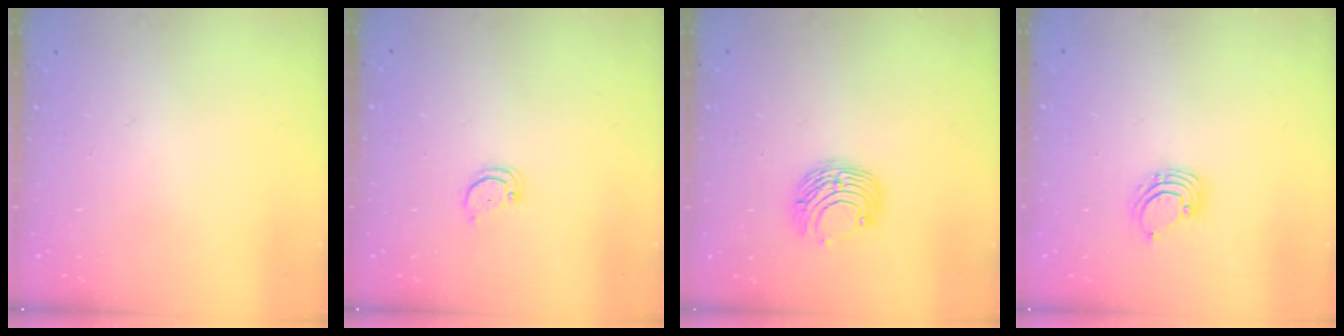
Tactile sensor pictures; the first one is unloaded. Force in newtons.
{"total": 2.1, "press": 2.1, "slide": 0.2}
{"total": 8.2, "press": 8.2, "slide": 0.6}
{"total": 2.2, "press": 2.2, "slide": 0.2}